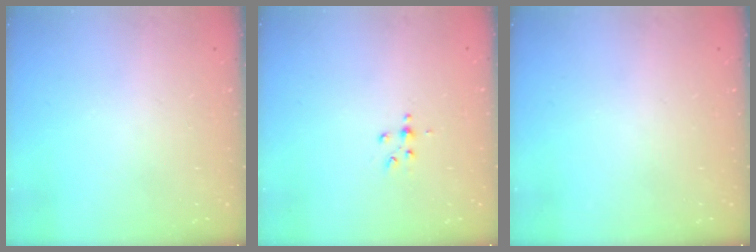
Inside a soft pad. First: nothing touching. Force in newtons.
{"total": 2.5, "press": 2.4, "slide": 0.3}
{"total": 0.0}